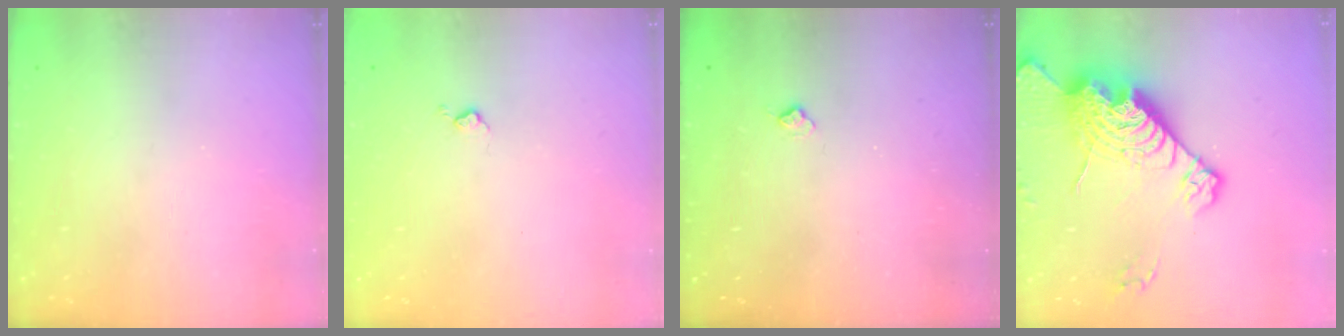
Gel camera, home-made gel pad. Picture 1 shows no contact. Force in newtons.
{"total": 3.3, "press": 3.2, "slide": 0.5}
{"total": 4.7, "press": 4.7, "slide": 0.6}
{"total": 20.7, "press": 20.6, "slide": 1.8}